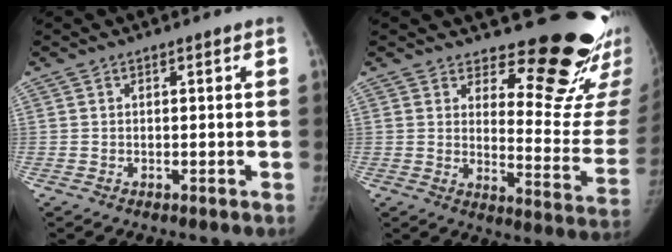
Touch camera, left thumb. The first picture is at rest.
{"total": 20.4, "force": [16.4, 6.4, 10.2], "torque": [-0.084, -0.165, 0.203]}